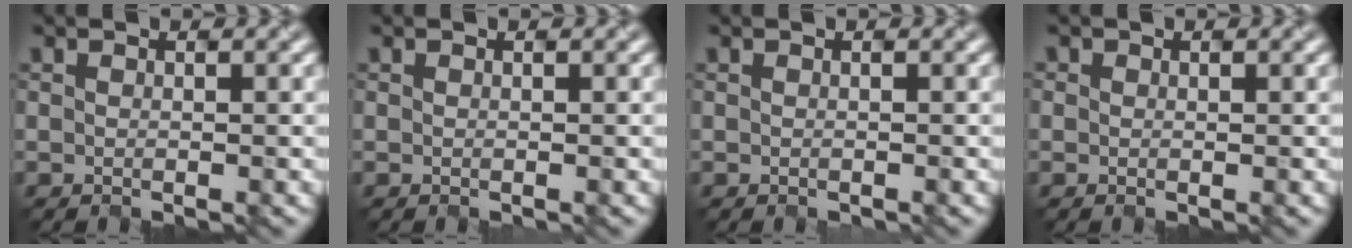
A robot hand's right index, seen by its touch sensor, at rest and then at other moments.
{"total": 0.0}
{"total": 0.0}
{"total": 1.1, "force": [-0.4, -0.6, -0.9], "torque": [-0.003, -0.009, 0.019]}